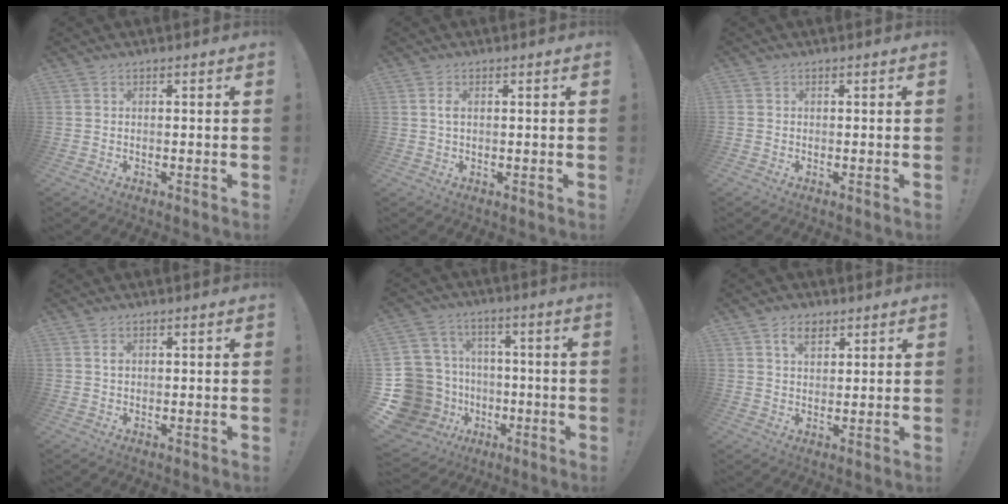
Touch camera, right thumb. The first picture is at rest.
{"total": 1.3, "force": [0.1, 0.7, 1.2], "torque": [-0.017, 0.001, -0.002]}
{"total": 0.7, "force": [-0.3, 0.6, 0.2], "torque": [-0.003, 0.003, -0.005]}
{"total": 0.7, "force": [0.2, 0.5, 0.5], "torque": [-0.002, -0.002, 0.002]}
{"total": 18.5, "force": [-4.5, 16.1, 7.8], "torque": [-0.164, 0.032, -0.026]}
{"total": 4.9, "force": [2.9, 3.0, 2.5], "torque": [-0.036, -0.006, 0.050]}